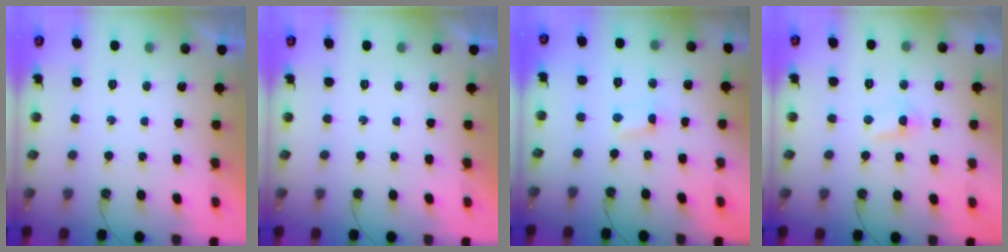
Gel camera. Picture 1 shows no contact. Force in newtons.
{"total": 0.0}
{"total": 0.0}
{"total": 4.6, "press": 4.5, "slide": 0.5}